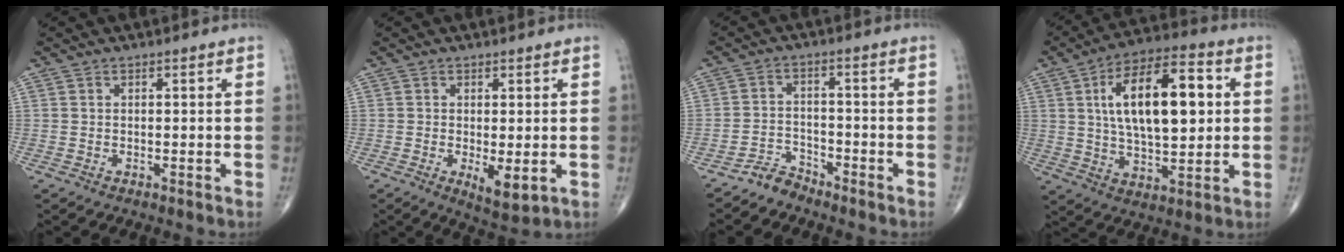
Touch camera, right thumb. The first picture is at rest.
{"total": 4.9, "force": [-0.9, 1.8, 4.5], "torque": [-0.068, -0.017, -0.008]}
{"total": 3.6, "force": [-3.4, 1.2, -0.1], "torque": [0.011, 0.024, -0.066]}
{"total": 19.3, "force": [3.7, 8.7, 16.8], "torque": [-0.260, 0.008, 0.058]}